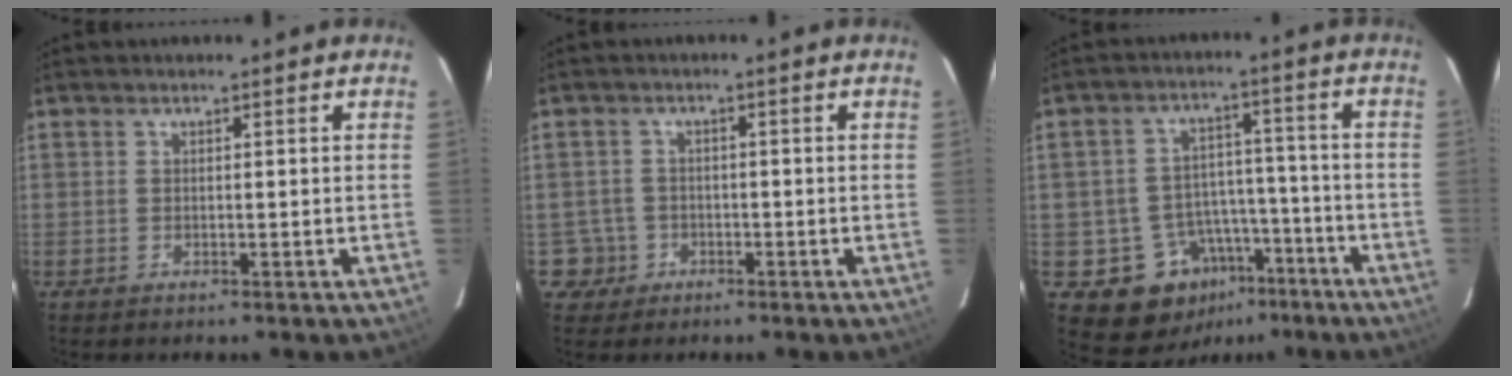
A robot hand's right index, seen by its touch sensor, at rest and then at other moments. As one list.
[{"total": 4.2, "force": [-1.5, 4.0, -0.2], "torque": [-0.002, 0.022, -0.026]}, {"total": 11.6, "force": [-6.5, 8.9, 3.6], "torque": [-0.076, 0.037, -0.075]}]